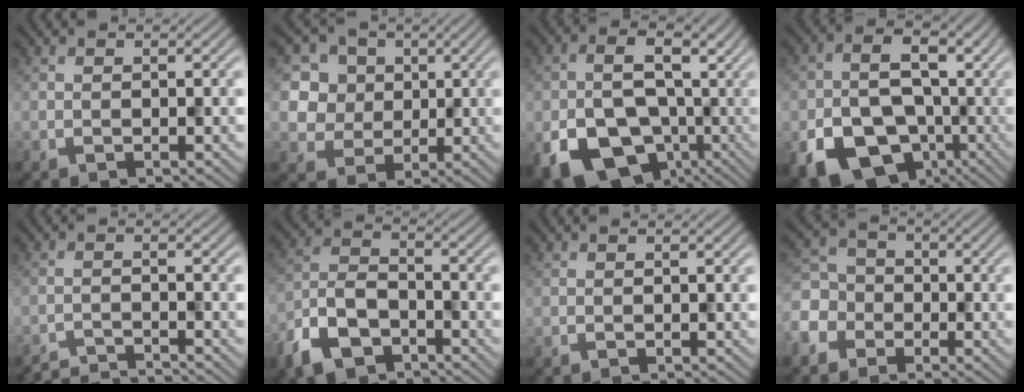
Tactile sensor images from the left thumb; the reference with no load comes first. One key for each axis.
{"total": 9.4, "fx": 3.2, "fy": 8.0, "fz": 3.7, "tx": -0.123, "ty": 0.006, "tz": 0.060}
{"total": 17.0, "fx": -5.8, "fy": 13.3, "fz": 9.0, "tx": -0.147, "ty": -0.025, "tz": -0.098}
{"total": 16.5, "fx": -7.1, "fy": 12.7, "fz": 7.8, "tx": -0.129, "ty": -0.045, "tz": -0.123}
{"total": 3.4, "fx": -3.3, "fy": 0.1, "fz": 0.8, "tx": -0.012, "ty": -0.001, "tz": -0.066}
{"total": 8.8, "fx": -5.6, "fy": 4.6, "fz": 4.9, "tx": -0.111, "ty": -0.009, "tz": -0.121}
{"total": 0.0}
{"total": 7.1, "fx": -3.1, "fy": 6.0, "fz": 2.1, "tx": -0.066, "ty": -0.010, "tz": -0.087}